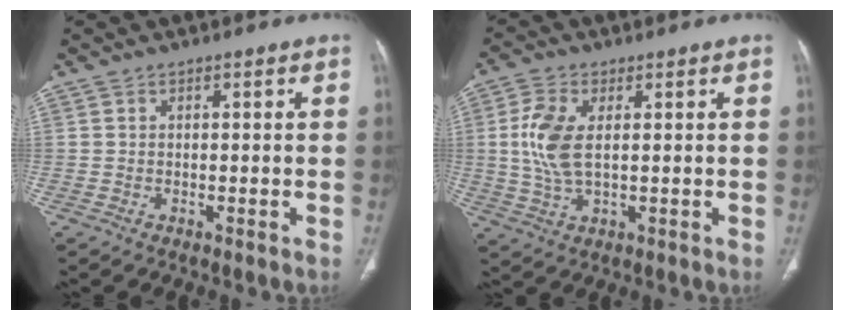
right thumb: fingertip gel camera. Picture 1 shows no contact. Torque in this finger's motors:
{"motor_torque": [-0.63, 0.53, 1.01, 0.05, 0.05]}